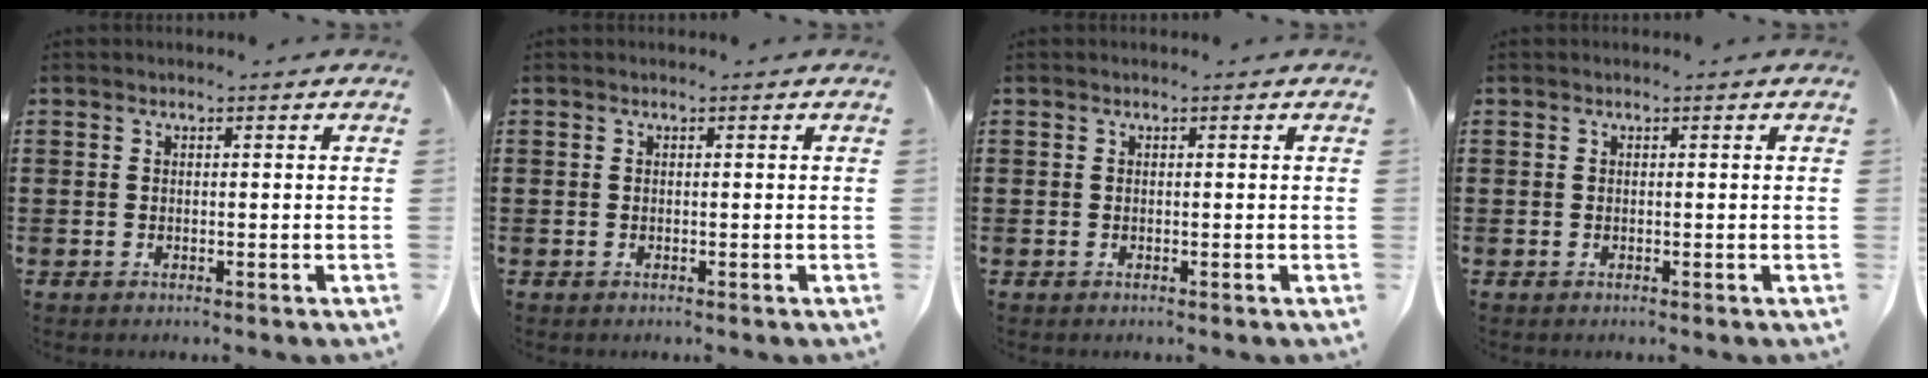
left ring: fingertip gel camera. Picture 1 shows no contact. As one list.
[{"total": 0.0}, {"total": 0.0}, {"total": 0.0}]